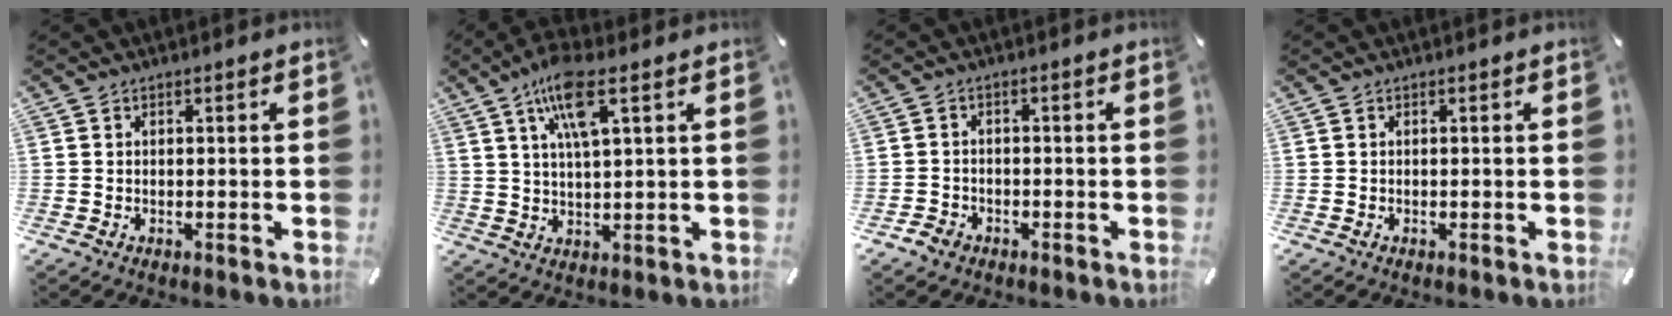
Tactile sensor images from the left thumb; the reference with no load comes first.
{"total": 9.8, "force": [4.9, 2.4, 8.1], "torque": [-0.159, 0.001, 0.085]}
{"total": 2.7, "force": [-1.9, 1.8, 0.5], "torque": [-0.008, 0.011, -0.039]}
{"total": 0.0}